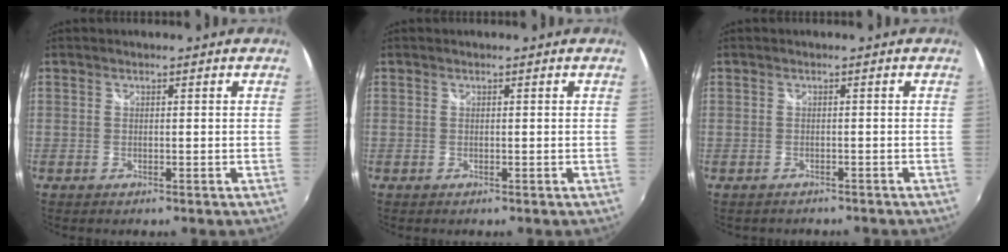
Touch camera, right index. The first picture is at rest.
{"total": 0.0}
{"total": 1.7, "force": [-1.3, 1.0, 0.1], "torque": [-0.009, -0.002, -0.018]}